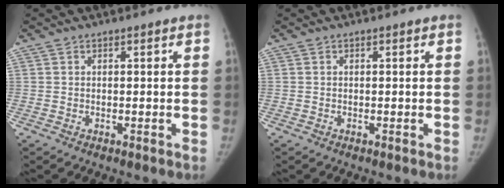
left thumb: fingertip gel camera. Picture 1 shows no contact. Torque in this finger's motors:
{"motor_torque": [0.19, -0.12, 0.19, -0.66, 0.07]}